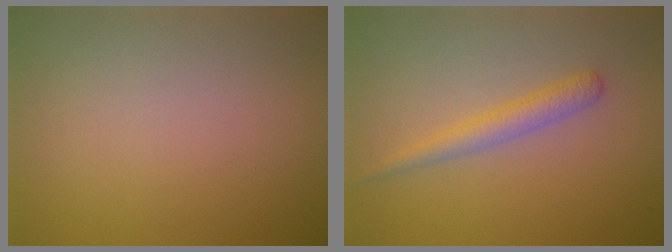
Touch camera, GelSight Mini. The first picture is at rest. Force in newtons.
{"total": 2.1, "press": 2.1, "slide": 0.0}